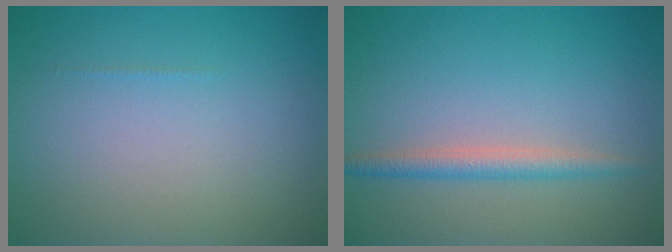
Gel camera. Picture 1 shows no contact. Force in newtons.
{"total": 2.2, "press": 2.2, "slide": 0.0}